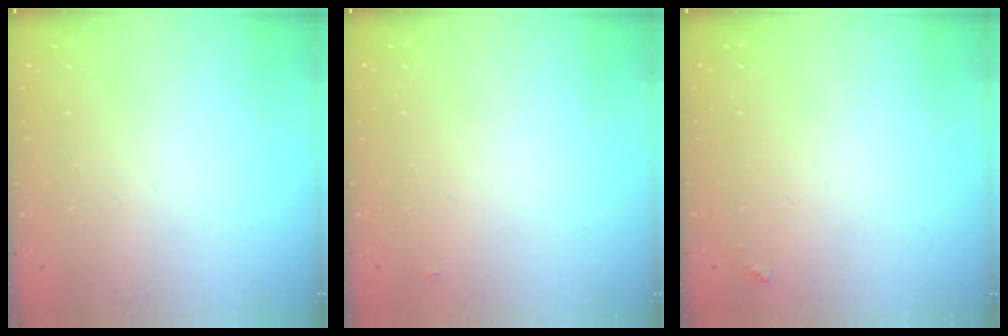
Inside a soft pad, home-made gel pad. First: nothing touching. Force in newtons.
{"total": 2.6, "press": 2.6, "slide": 0.2}
{"total": 3.6, "press": 3.6, "slide": 0.2}